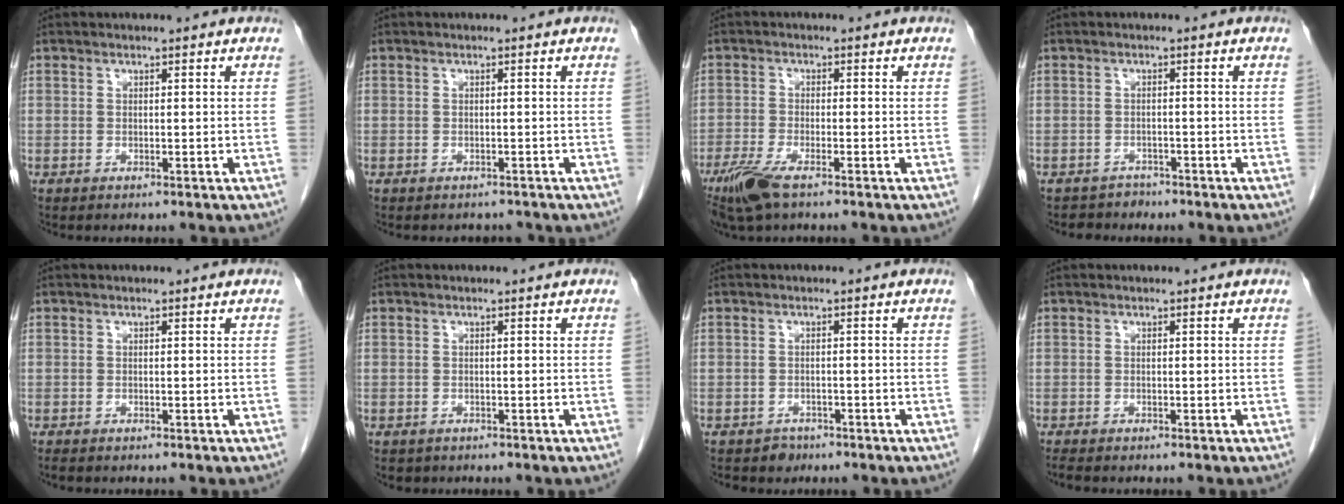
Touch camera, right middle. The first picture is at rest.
{"total": 1.5, "force": [-1.4, 0.6, 0.0], "torque": [-0.007, -0.003, -0.021]}
{"total": 5.8, "force": [-3.9, 1.1, 4.1], "torque": [-0.089, -0.015, -0.073]}
{"total": 2.3, "force": [-1.9, 1.1, -0.7], "torque": [0.006, 0.003, -0.032]}
{"total": 0.6, "force": [-0.6, 0.1, 0.2], "torque": [-0.010, -0.002, -0.009]}
{"total": 1.4, "force": [-1.0, 1.0, 0.2], "torque": [-0.010, 0.000, -0.010]}
{"total": 1.8, "force": [-1.3, 1.3, -0.1], "torque": [-0.004, 0.006, -0.020]}
{"total": 1.0, "force": [-1.0, 0.1, 0.4], "torque": [-0.015, -0.005, -0.016]}